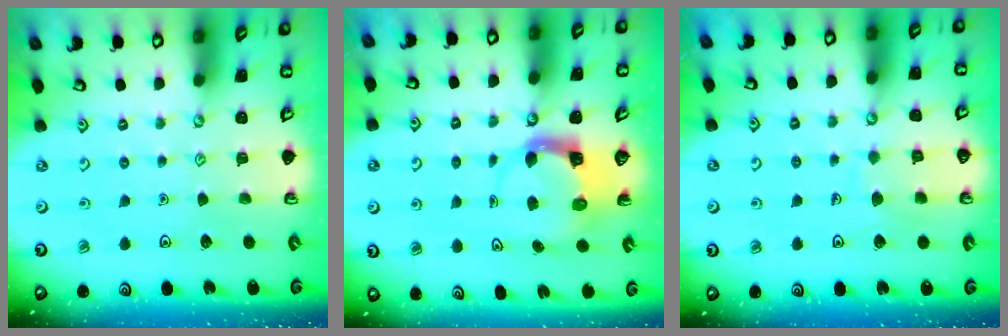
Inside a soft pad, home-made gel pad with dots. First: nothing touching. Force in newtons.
{"total": 3.7, "press": 3.6, "slide": 0.5}
{"total": 6.9, "press": 6.9, "slide": 0.7}